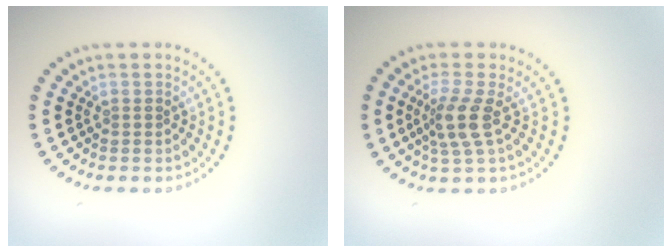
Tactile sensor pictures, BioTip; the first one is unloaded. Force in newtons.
{"total": 3.0, "press": 2.2, "slide": 1.9}